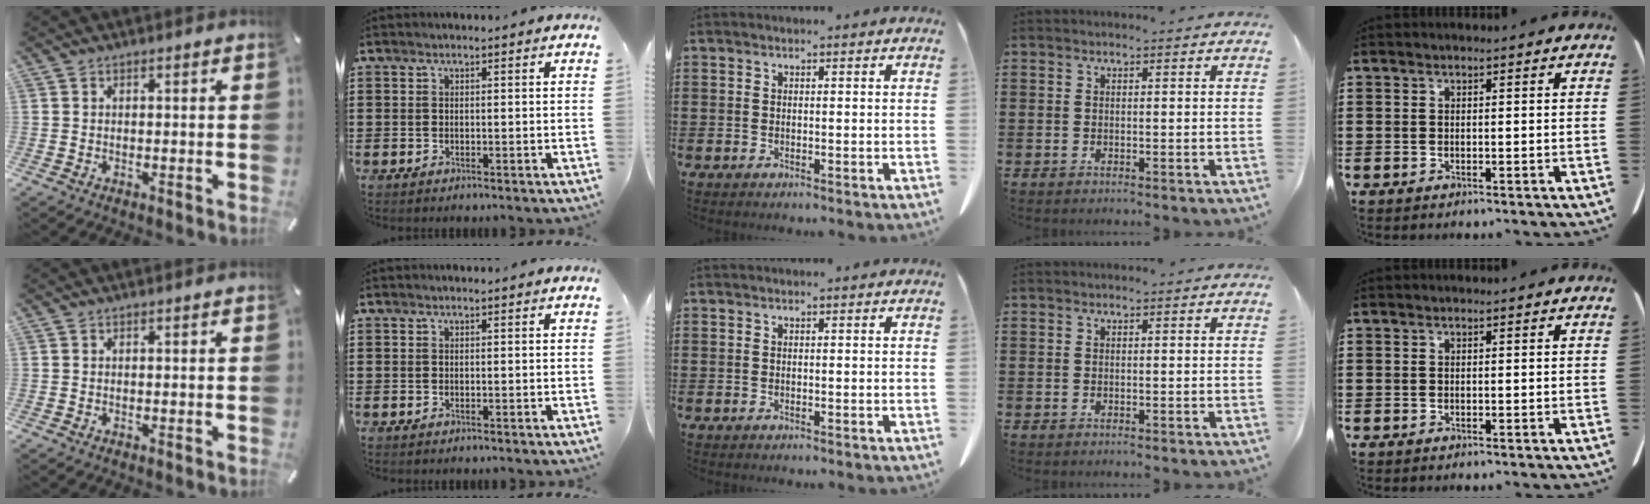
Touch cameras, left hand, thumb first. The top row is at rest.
{}